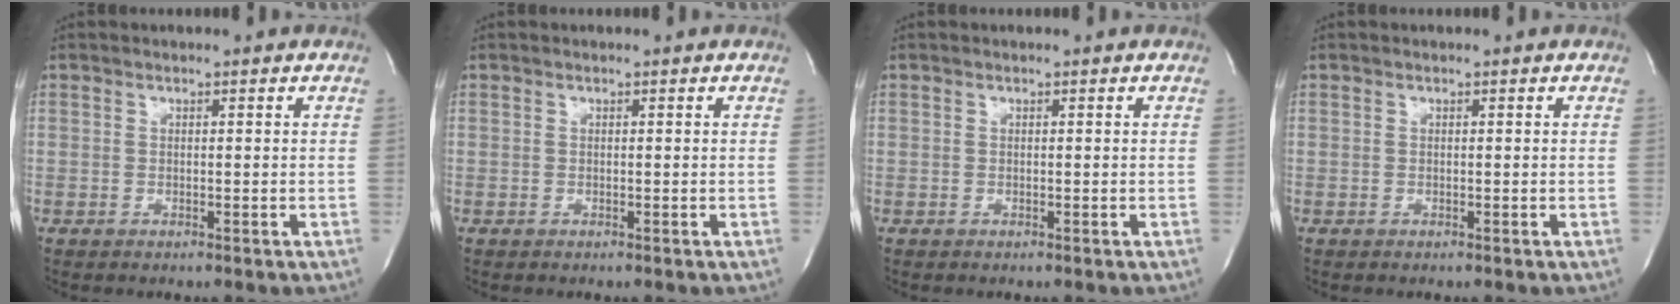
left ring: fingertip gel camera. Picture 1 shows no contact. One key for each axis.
{"total": 0.0}
{"total": 0.0}
{"total": 0.0}